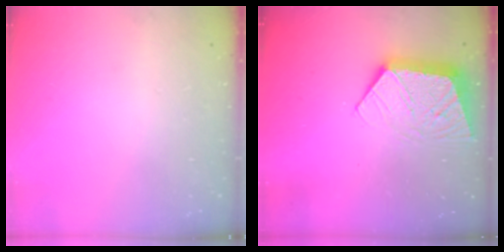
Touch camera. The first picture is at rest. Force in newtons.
{"total": 10.6, "press": 10.5, "slide": 0.5}